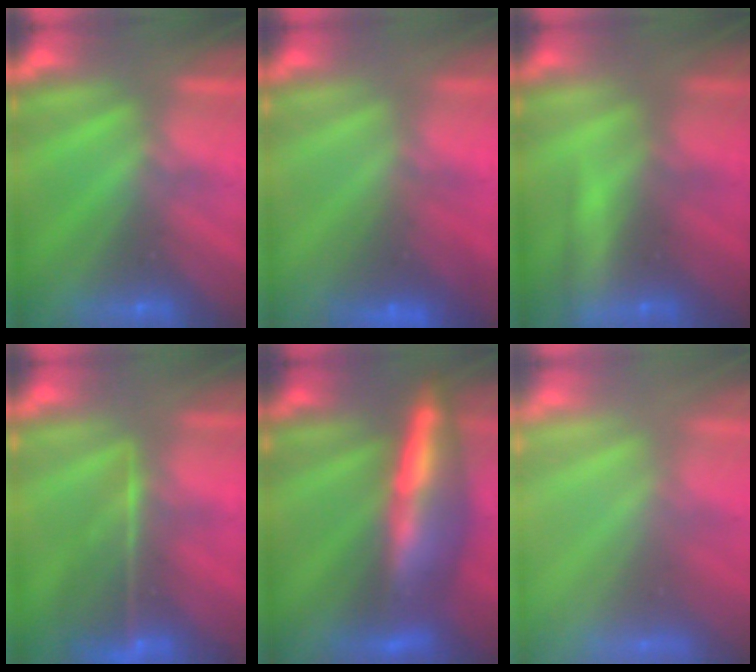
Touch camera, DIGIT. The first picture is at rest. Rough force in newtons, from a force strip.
{"total": 2.9}
{"total": 2.1}
{"total": 7.3}
{"total": 7.9}
{"total": 8.6}